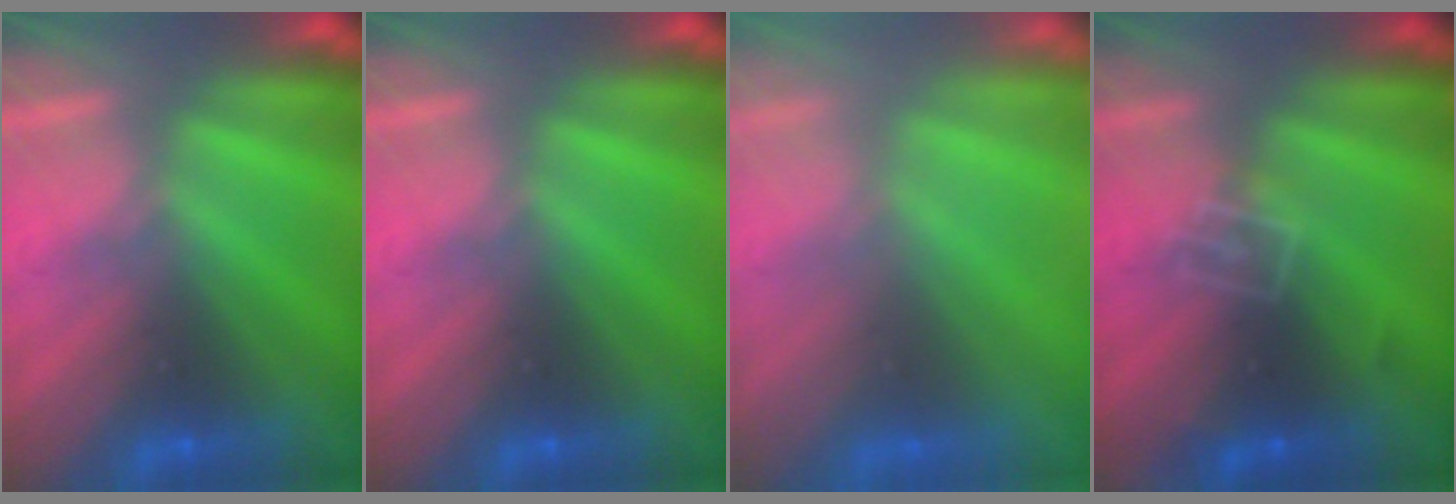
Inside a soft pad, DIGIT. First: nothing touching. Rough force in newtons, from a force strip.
{"total": 0.0}
{"total": 7.6}
{"total": 2.8}